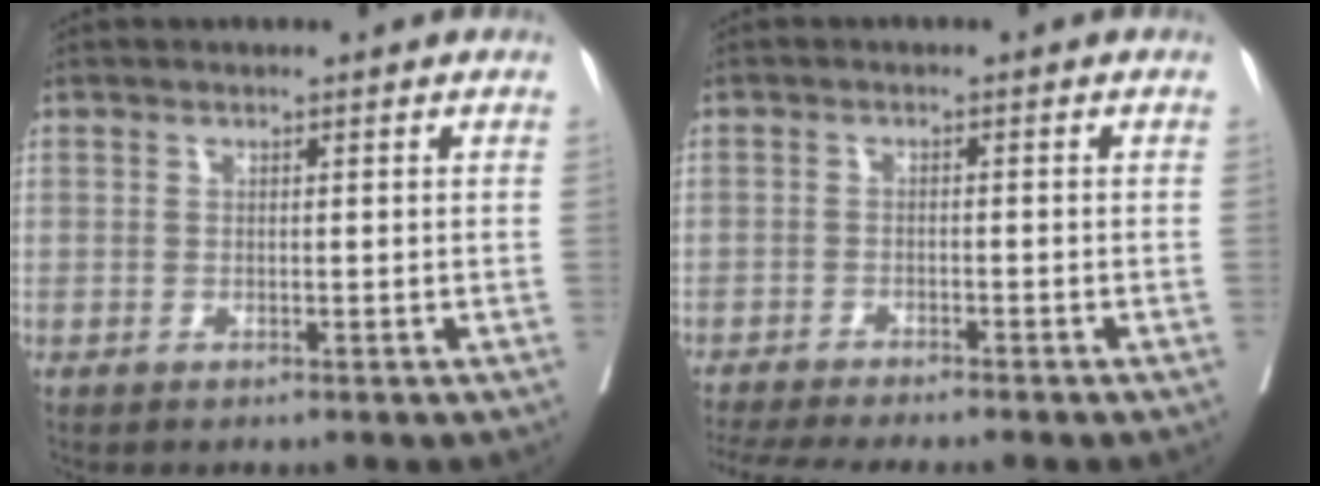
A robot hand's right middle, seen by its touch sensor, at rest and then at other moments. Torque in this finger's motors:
{"motor_torque": [1.04, -1.10, 0.13, 0.08]}